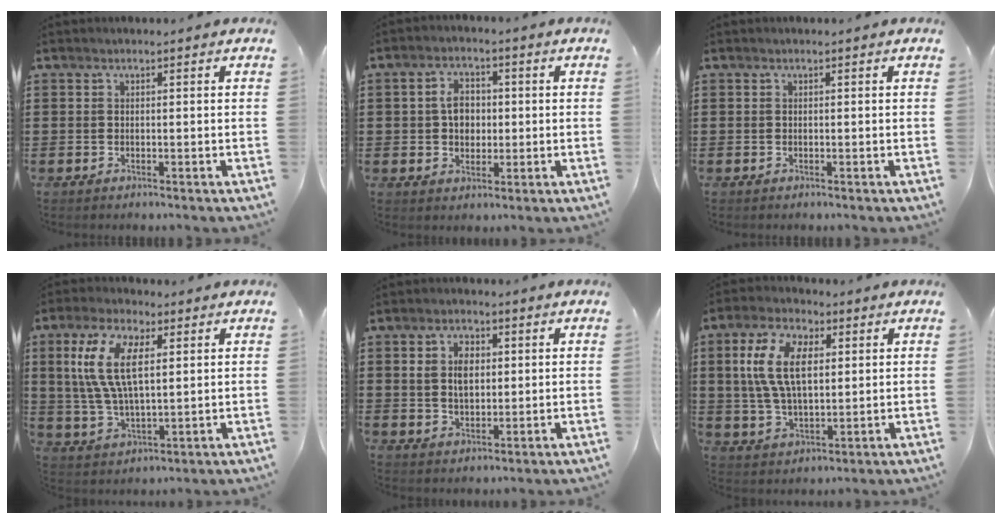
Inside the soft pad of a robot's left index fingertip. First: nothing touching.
{"total": 4.7, "force": [0.2, 3.4, 3.2], "torque": [-0.064, 0.010, -0.001]}
{"total": 0.0}
{"total": 10.8, "force": [3.5, 4.8, 9.0], "torque": [-0.201, 0.008, 0.057]}
{"total": 4.8, "force": [1.0, 3.2, 3.4], "torque": [-0.068, 0.011, 0.014]}
{"total": 10.4, "force": [3.0, 5.5, 8.3], "torque": [-0.191, 0.010, 0.048]}